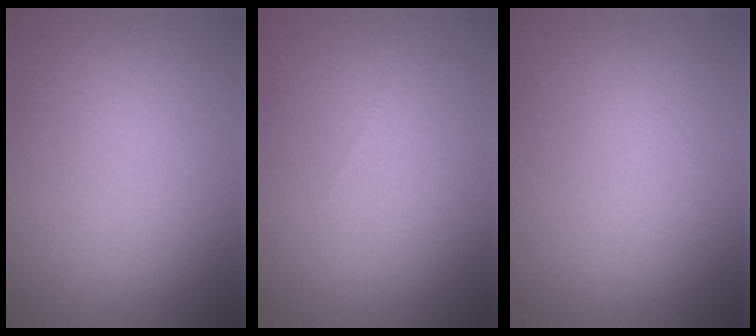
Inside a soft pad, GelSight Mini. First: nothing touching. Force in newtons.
{"total": 0.0}
{"total": 0.0}